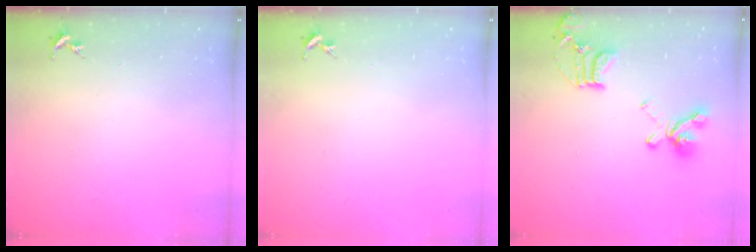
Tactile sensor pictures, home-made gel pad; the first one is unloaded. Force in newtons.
{"total": 0.0}
{"total": 18.0, "press": 17.9, "slide": 1.9}